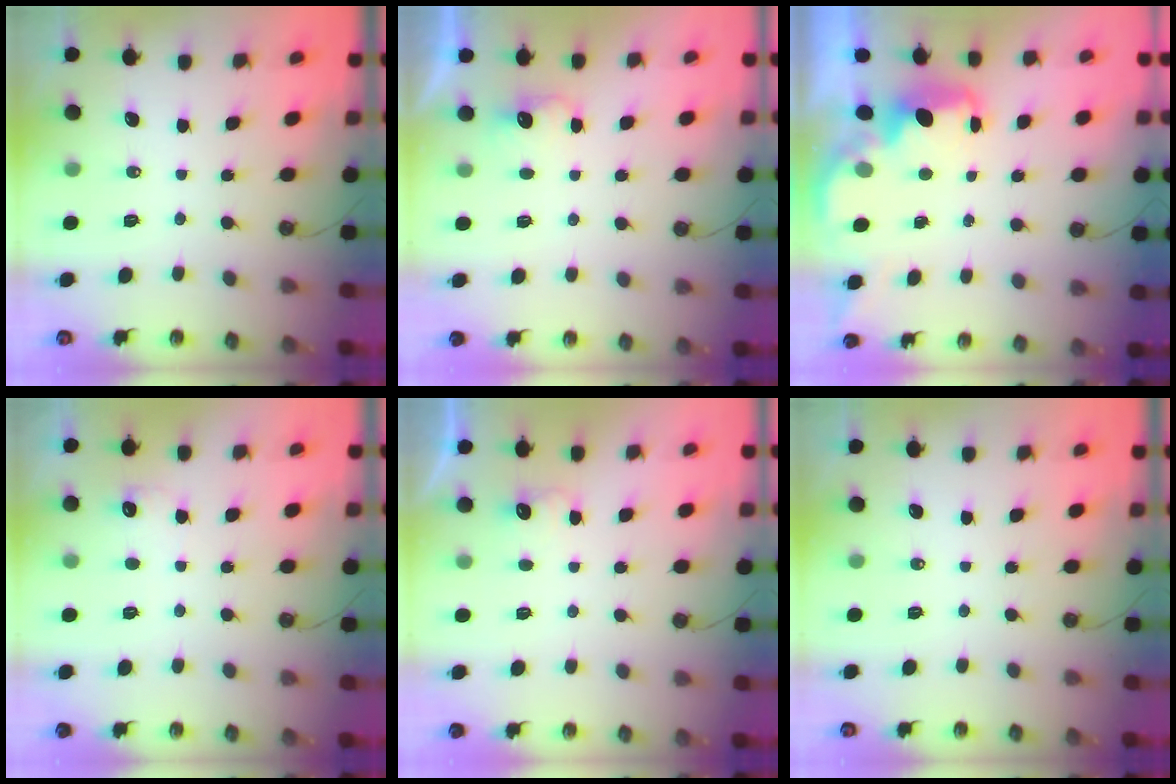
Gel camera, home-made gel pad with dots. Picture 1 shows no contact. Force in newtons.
{"total": 2.5, "press": 2.4, "slide": 0.7}
{"total": 2.0, "press": 1.9, "slide": 0.6}
{"total": 5.7, "press": 5.5, "slide": 1.4}
{"total": 4.3, "press": 4.3, "slide": 0.8}
{"total": 0.0}